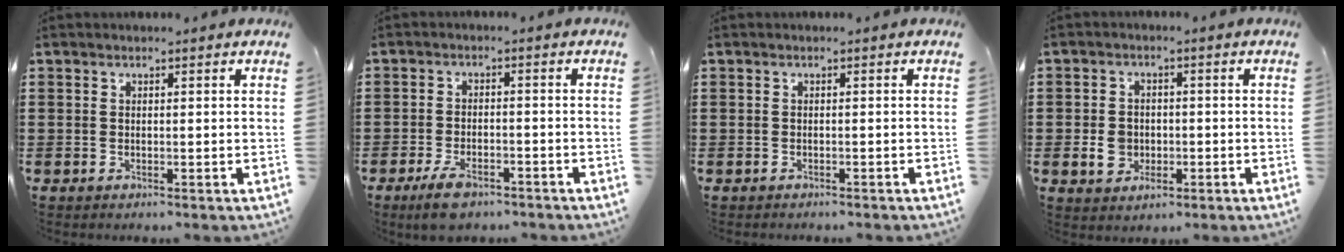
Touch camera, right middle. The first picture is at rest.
{"total": 4.6, "force": [-3.5, 1.7, 2.5], "torque": [-0.048, 0.009, -0.066]}
{"total": 0.6, "force": [-0.6, 0.1, 0.0], "torque": [-0.002, 0.001, -0.013]}
{"total": 3.9, "force": [-1.0, 3.2, 2.0], "torque": [-0.041, 0.000, -0.024]}